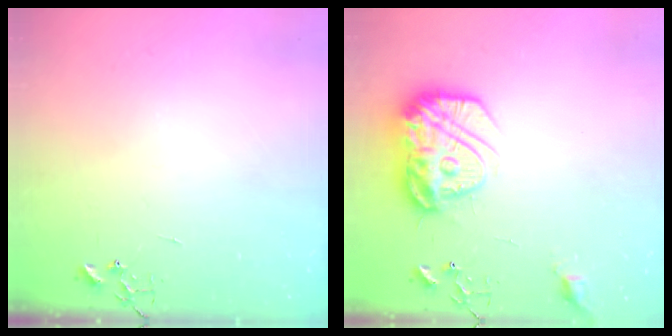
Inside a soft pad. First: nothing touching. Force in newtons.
{"total": 17.7, "press": 17.6, "slide": 1.4}